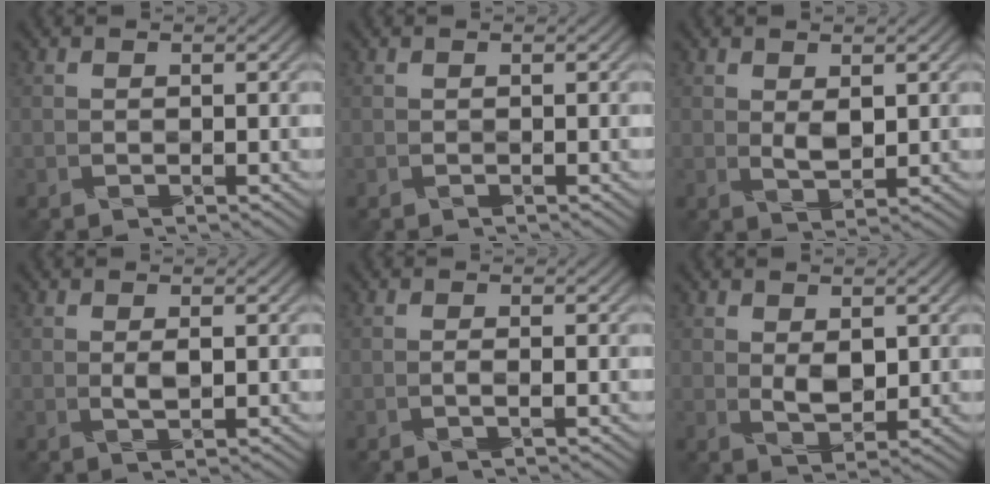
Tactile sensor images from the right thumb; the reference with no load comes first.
{"total": 0.0}
{"total": 2.2, "force": [0.9, 1.1, 1.7], "torque": [-0.040, -0.007, 0.024]}
{"total": 1.3, "force": [0.4, 0.4, 1.2], "torque": [-0.025, -0.001, 0.010]}
{"total": 0.7, "force": [-0.2, 0.1, 0.7], "torque": [-0.014, 0.001, -0.007]}
{"total": 3.0, "force": [0.9, 1.7, 2.2], "torque": [-0.049, -0.007, 0.026]}